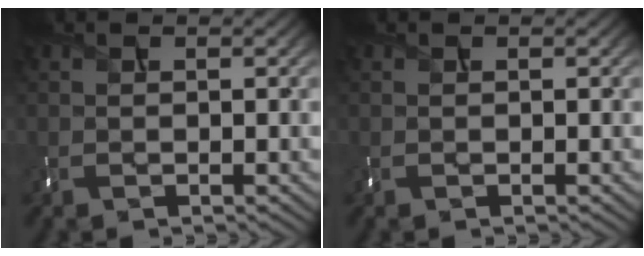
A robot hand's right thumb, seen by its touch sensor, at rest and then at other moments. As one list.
[{"total": 0.0}]